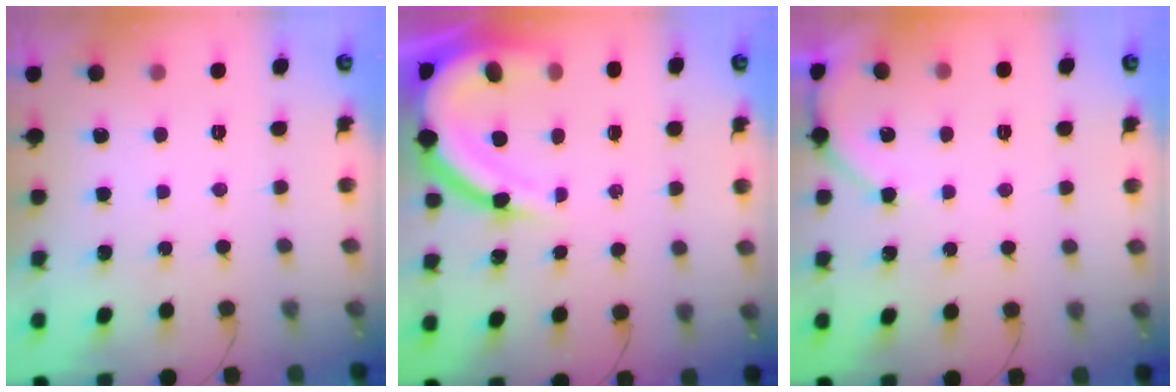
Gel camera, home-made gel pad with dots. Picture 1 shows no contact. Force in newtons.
{"total": 14.8, "press": 14.7, "slide": 1.4}
{"total": 4.9, "press": 4.8, "slide": 0.6}